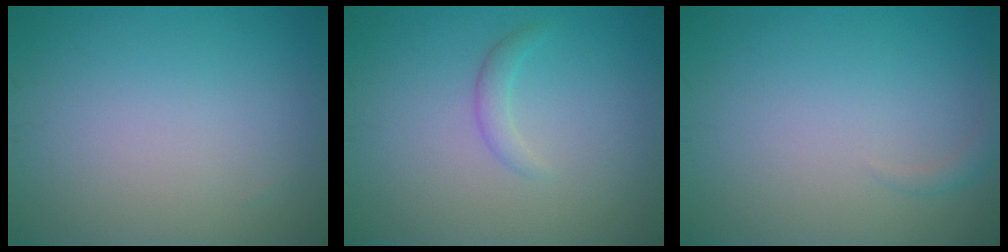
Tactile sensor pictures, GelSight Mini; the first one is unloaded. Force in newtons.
{"total": 1.3, "press": 1.3, "slide": 0.0}
{"total": 0.9, "press": 0.9, "slide": 0.1}